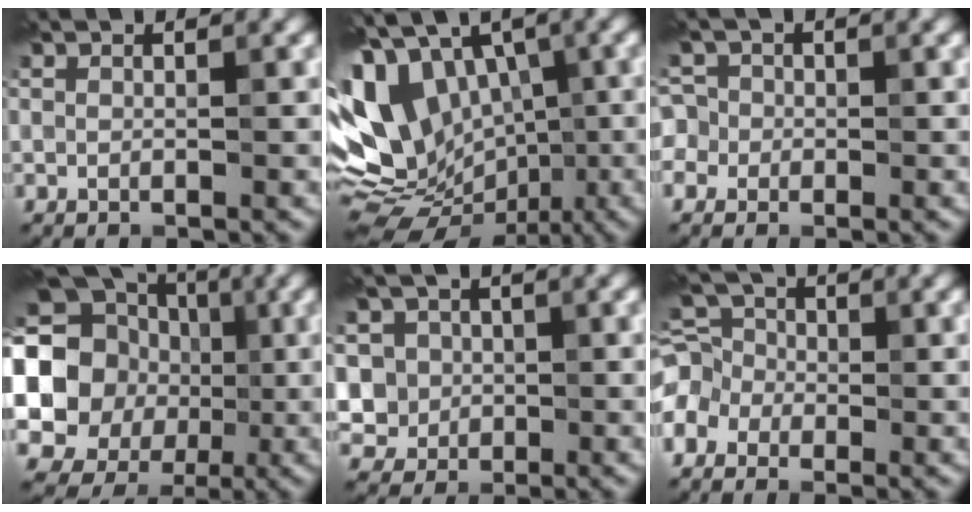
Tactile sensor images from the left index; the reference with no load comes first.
{"total": 14.3, "force": [-1.1, 9.7, 10.5], "torque": [-0.180, 0.010, -0.006]}
{"total": 4.2, "force": [-1.5, 3.9, 0.4], "torque": [0.007, 0.017, -0.057]}
{"total": 16.3, "force": [0.3, 14.9, 6.7], "torque": [-0.134, -0.003, -0.018]}
{"total": 4.8, "force": [-0.4, 4.7, 0.9], "torque": [-0.001, 0.021, -0.024]}
{"total": 6.4, "force": [-3.3, 5.1, 2.1], "torque": [-0.039, 0.006, -0.082]}